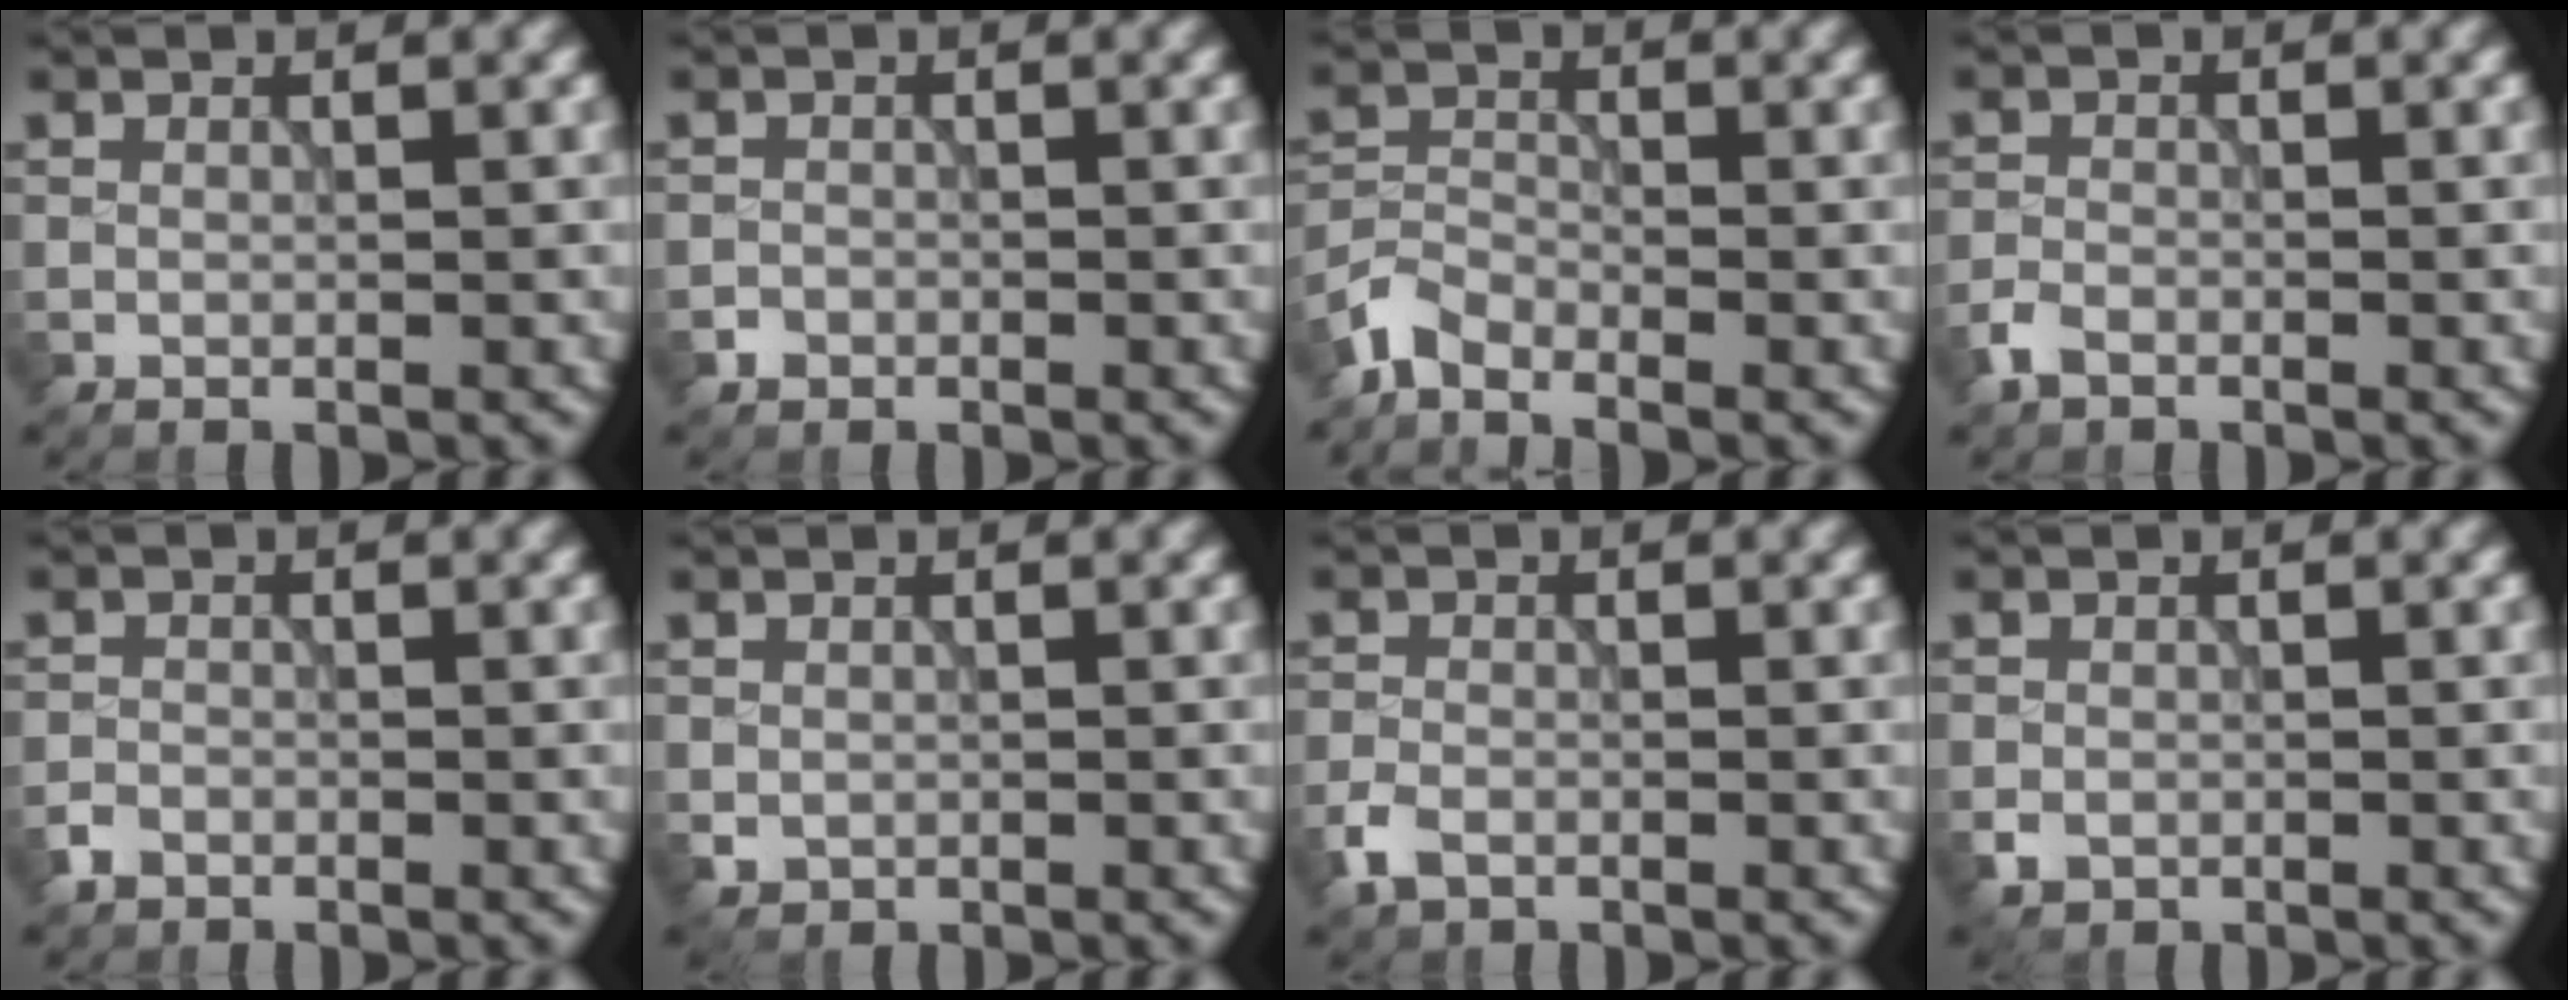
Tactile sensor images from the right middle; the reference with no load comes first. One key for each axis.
{"total": 0.8, "fx": -0.5, "fy": 0.7, "fz": 0.0, "tx": 0.007, "ty": -0.001, "tz": -0.008}
{"total": 2.6, "fx": -2.2, "fy": 1.0, "fz": 0.9, "tx": -0.020, "ty": 0.002, "tz": -0.057}
{"total": 1.6, "fx": -1.2, "fy": 0.8, "fz": 0.6, "tx": -0.012, "ty": 0.001, "tz": -0.029}
{"total": 1.3, "fx": -1.0, "fy": 0.9, "fz": 0.3, "tx": 0.000, "ty": 0.001, "tz": -0.022}
{"total": 0.9, "fx": -0.1, "fy": 0.9, "fz": 0.3, "tx": -0.003, "ty": -0.005, "tz": -0.003}
{"total": 2.1, "fx": -1.3, "fy": 1.3, "fz": 1.0, "tx": -0.024, "ty": -0.002, "tz": -0.032}
{"total": 1.3, "fx": -0.6, "fy": 1.0, "fz": 0.5, "tx": -0.007, "ty": -0.004, "tz": -0.014}